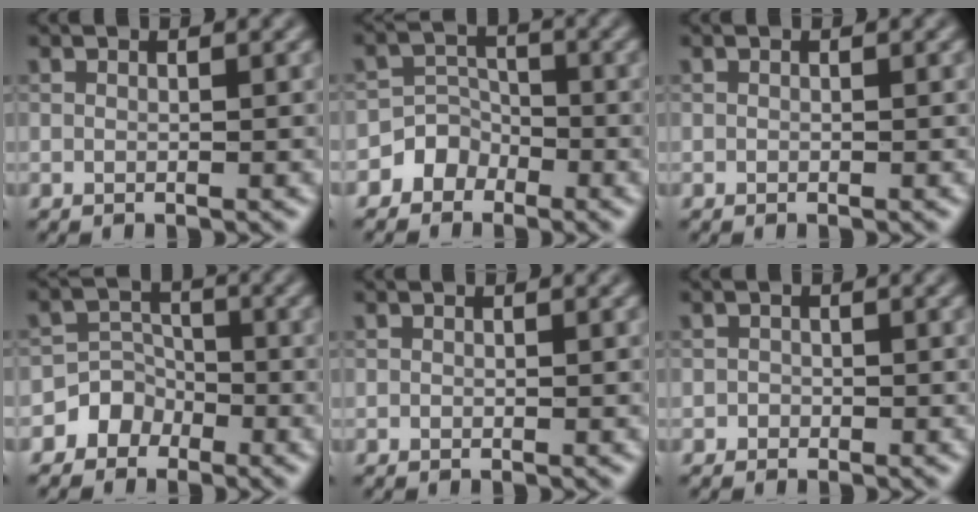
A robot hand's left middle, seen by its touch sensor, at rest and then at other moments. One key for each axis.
{"total": 3.0, "fx": -2.0, "fy": 2.3, "fz": 0.1, "tx": 0.037, "ty": 0.017, "tz": -0.047}
{"total": 0.0}
{"total": 3.4, "fx": -2.1, "fy": 2.6, "fz": 0.1, "tx": 0.041, "ty": 0.015, "tz": -0.049}
{"total": 0.0}
{"total": 0.8, "fx": -0.4, "fy": 0.7, "fz": -0.1, "tx": 0.013, "ty": 0.001, "tz": -0.009}